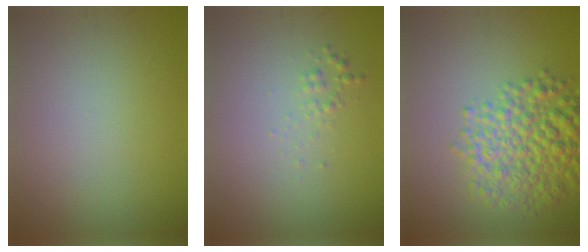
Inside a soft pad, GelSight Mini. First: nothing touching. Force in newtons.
{"total": 0.9, "press": 0.9, "slide": 0.0}
{"total": 6.9, "press": 6.9, "slide": 0.3}